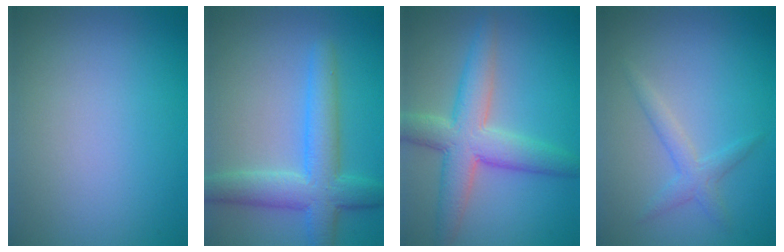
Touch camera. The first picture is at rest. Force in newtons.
{"total": 5.6, "press": 5.6, "slide": 0.2}
{"total": 6.3, "press": 6.3, "slide": 0.1}
{"total": 1.8, "press": 1.8, "slide": 0.1}